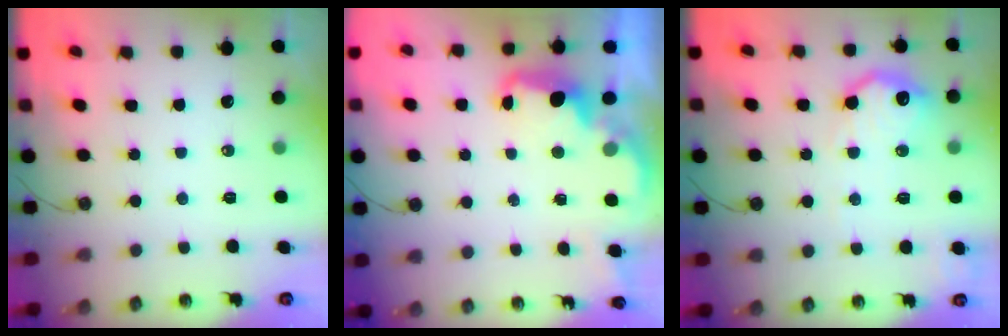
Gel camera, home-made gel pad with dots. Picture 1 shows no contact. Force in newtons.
{"total": 2.6, "press": 2.5, "slide": 0.7}
{"total": 14.7, "press": 14.7, "slide": 1.0}